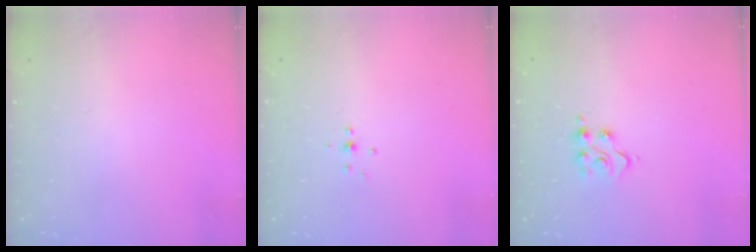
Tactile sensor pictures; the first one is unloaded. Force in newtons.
{"total": 2.8, "press": 2.7, "slide": 0.7}
{"total": 5.2, "press": 5.2, "slide": 0.4}